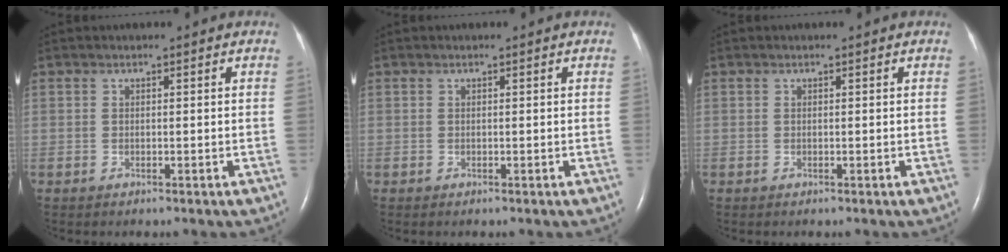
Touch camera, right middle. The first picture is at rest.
{"total": 0.0}
{"total": 0.0}